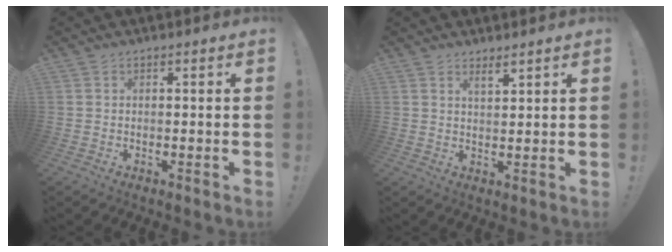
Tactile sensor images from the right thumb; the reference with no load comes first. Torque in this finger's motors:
{"motor_torque": [0.07, 0.05, 0.10, -0.03, 0.01]}